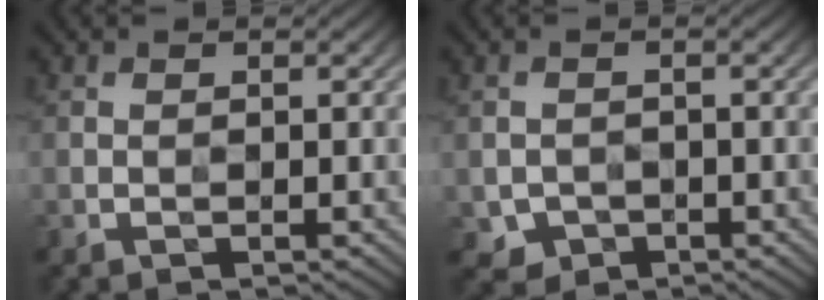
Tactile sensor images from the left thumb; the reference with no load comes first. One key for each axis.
{"total": 2.3, "fx": -1.1, "fy": 1.9, "fz": 0.7, "tx": -0.012, "ty": -0.008, "tz": -0.020}